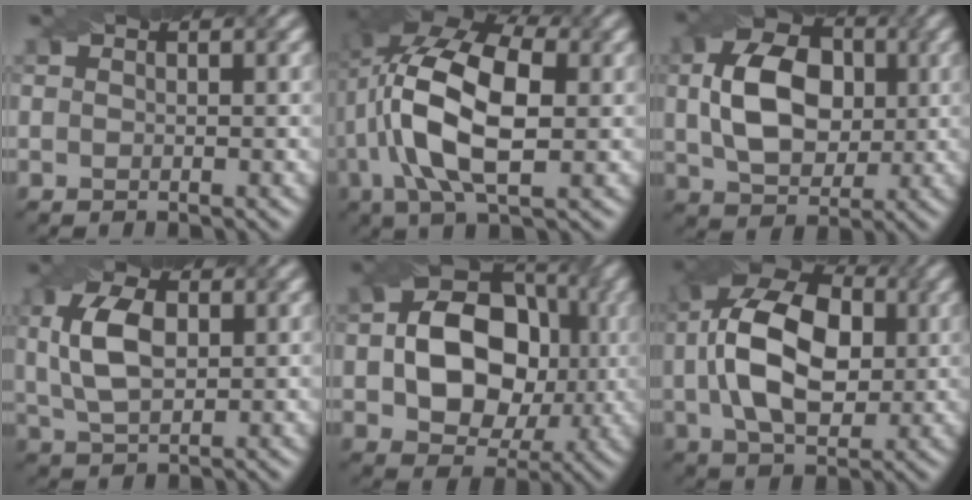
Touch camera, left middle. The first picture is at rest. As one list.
[{"total": 12.6, "force": [0.6, 6.3, 10.8], "torque": [-0.221, 0.017, 0.003]}, {"total": 8.5, "force": [0.9, 5.9, 6.1], "torque": [-0.125, 0.004, 0.020]}, {"total": 5.7, "force": [1.1, 3.2, 4.6], "torque": [-0.098, 0.009, 0.021]}, {"total": 11.1, "force": [0.1, 8.1, 7.6], "torque": [-0.106, 0.006, -0.009]}, {"total": 11.7, "force": [1.1, 7.0, 9.3], "torque": [-0.180, 0.021, 0.014]}]